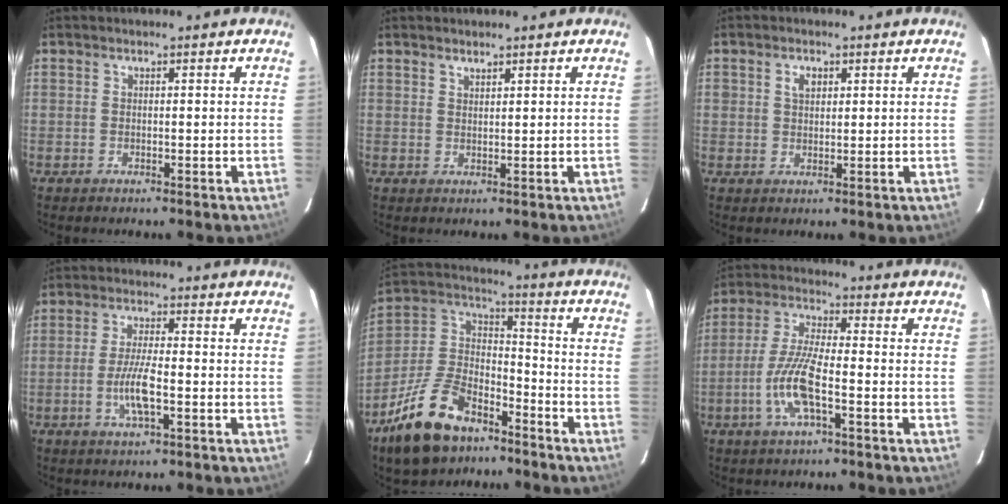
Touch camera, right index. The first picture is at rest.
{"total": 1.3, "force": [1.2, 0.4, 0.4], "torque": [-0.005, 0.000, 0.022]}
{"total": 2.6, "force": [1.0, 2.0, 1.4], "torque": [-0.022, 0.007, 0.018]}
{"total": 6.6, "force": [-2.2, 1.3, 6.1], "torque": [-0.124, -0.003, -0.043]}
{"total": 19.3, "force": [-12.1, 10.1, 11.1], "torque": [-0.236, 0.014, -0.210]}
{"total": 9.9, "force": [-3.8, 2.1, 8.9], "torque": [-0.191, -0.002, -0.075]}